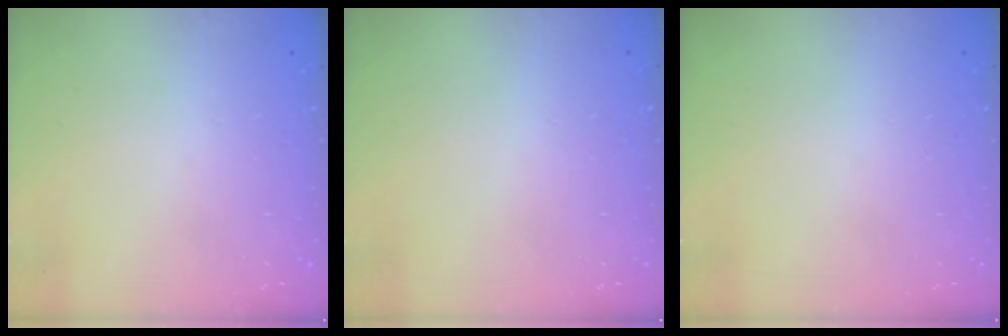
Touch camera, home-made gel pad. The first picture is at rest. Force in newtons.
{"total": 0.0}
{"total": 0.0}